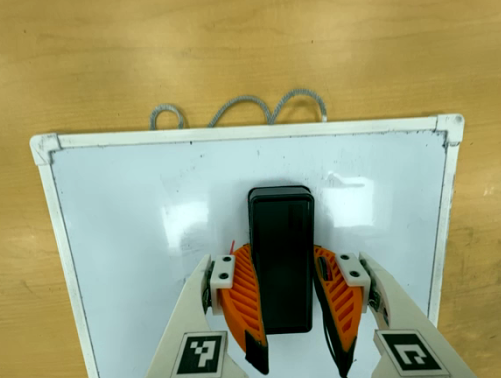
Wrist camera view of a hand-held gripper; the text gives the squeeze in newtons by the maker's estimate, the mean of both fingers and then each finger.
{"total": 13.6, "left": 13.4, "right": 13.8}